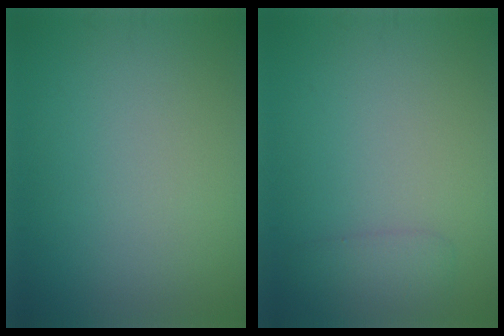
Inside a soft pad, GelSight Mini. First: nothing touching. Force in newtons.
{"total": 1.5, "press": 1.5, "slide": 0.2}